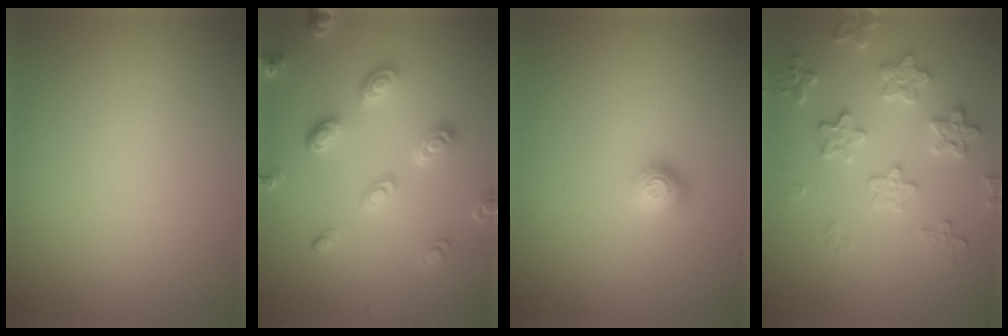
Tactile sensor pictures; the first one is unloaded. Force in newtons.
{"total": 4.0, "press": 3.3, "slide": 2.3}
{"total": 1.2, "press": 1.1, "slide": 0.3}
{"total": 3.6, "press": 3.6, "slide": 0.4}